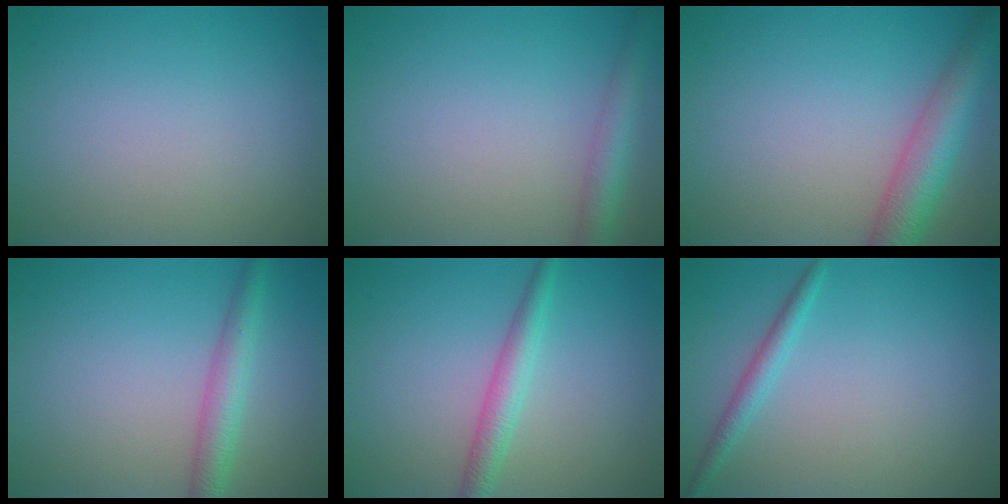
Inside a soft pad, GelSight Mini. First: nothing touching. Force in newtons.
{"total": 3.1, "press": 3.1, "slide": 0.1}
{"total": 5.3, "press": 5.3, "slide": 0.2}
{"total": 3.2, "press": 3.2, "slide": 0.1}
{"total": 2.6, "press": 2.6, "slide": 0.0}
{"total": 1.7, "press": 1.7, "slide": 0.1}